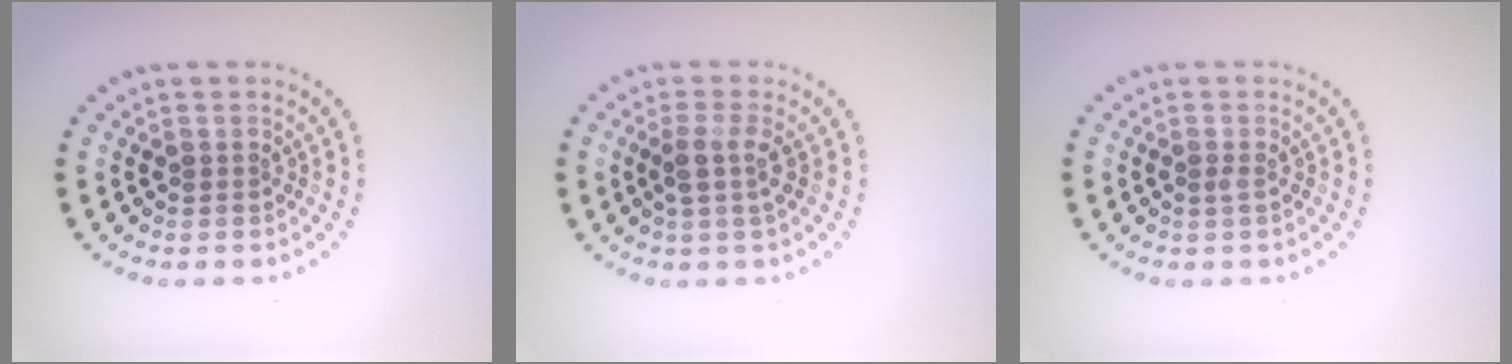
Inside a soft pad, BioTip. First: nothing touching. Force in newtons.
{"total": 1.8, "press": 1.4, "slide": 1.2}
{"total": 0.6, "press": 0.4, "slide": 0.4}